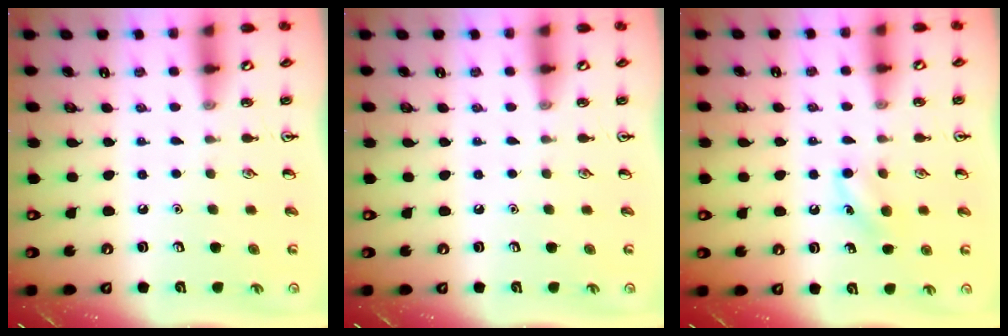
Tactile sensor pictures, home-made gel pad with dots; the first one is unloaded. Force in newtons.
{"total": 0.0}
{"total": 7.4, "press": 7.2, "slide": 1.9}